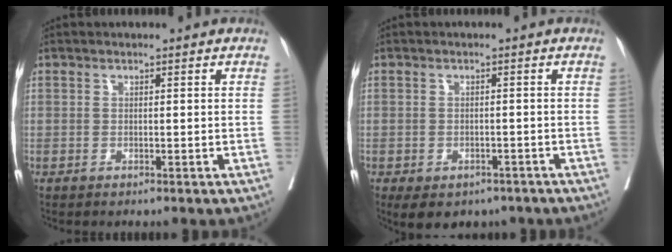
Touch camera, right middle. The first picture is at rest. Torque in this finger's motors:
{"motor_torque": [0.77, -0.74, 0.14, 0.06]}